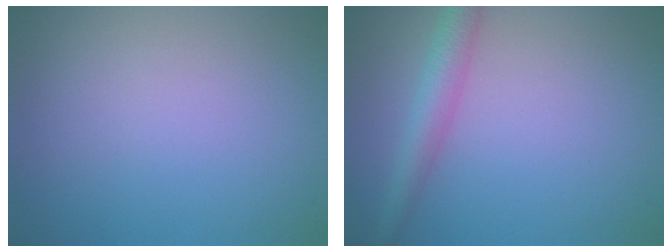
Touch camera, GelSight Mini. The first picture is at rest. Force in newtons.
{"total": 3.2, "press": 3.1, "slide": 0.2}